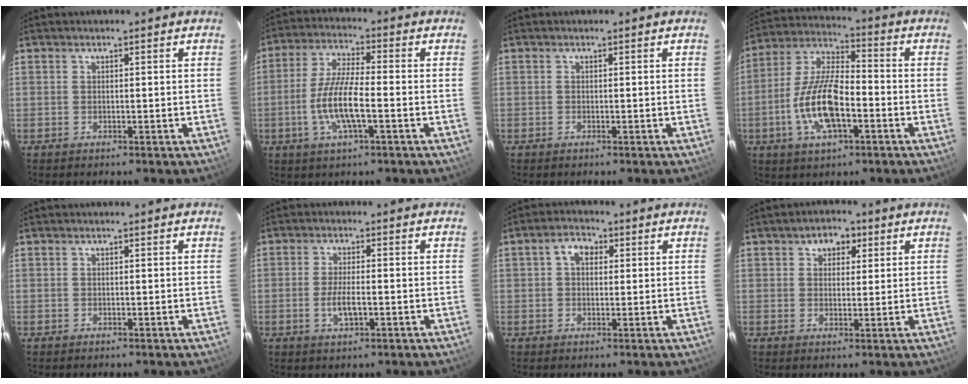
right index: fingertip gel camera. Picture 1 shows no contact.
{"total": 9.6, "force": [-2.8, 2.0, 9.0], "torque": [-0.184, -0.003, -0.056]}
{"total": 0.0}
{"total": 13.7, "force": [-4.5, 5.3, 11.8], "torque": [-0.249, 0.000, -0.087]}
{"total": 0.0}
{"total": 4.2, "force": [-1.3, 1.4, 3.7], "torque": [-0.076, -0.006, -0.022]}
{"total": 3.7, "force": [0.9, 2.8, 2.3], "torque": [-0.041, 0.016, 0.014]}
{"total": 4.3, "force": [1.9, 3.2, 2.2], "torque": [-0.027, 0.012, 0.028]}